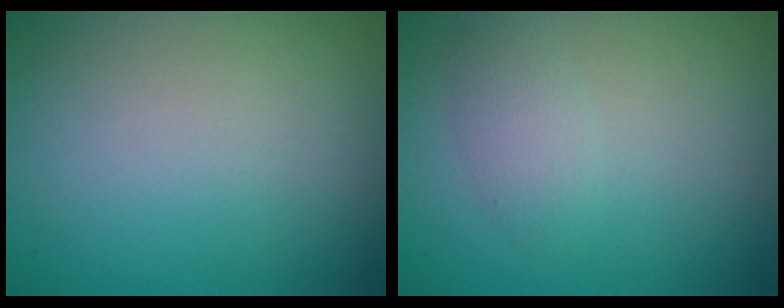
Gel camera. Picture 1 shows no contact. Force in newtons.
{"total": 1.8, "press": 1.8, "slide": 0.1}